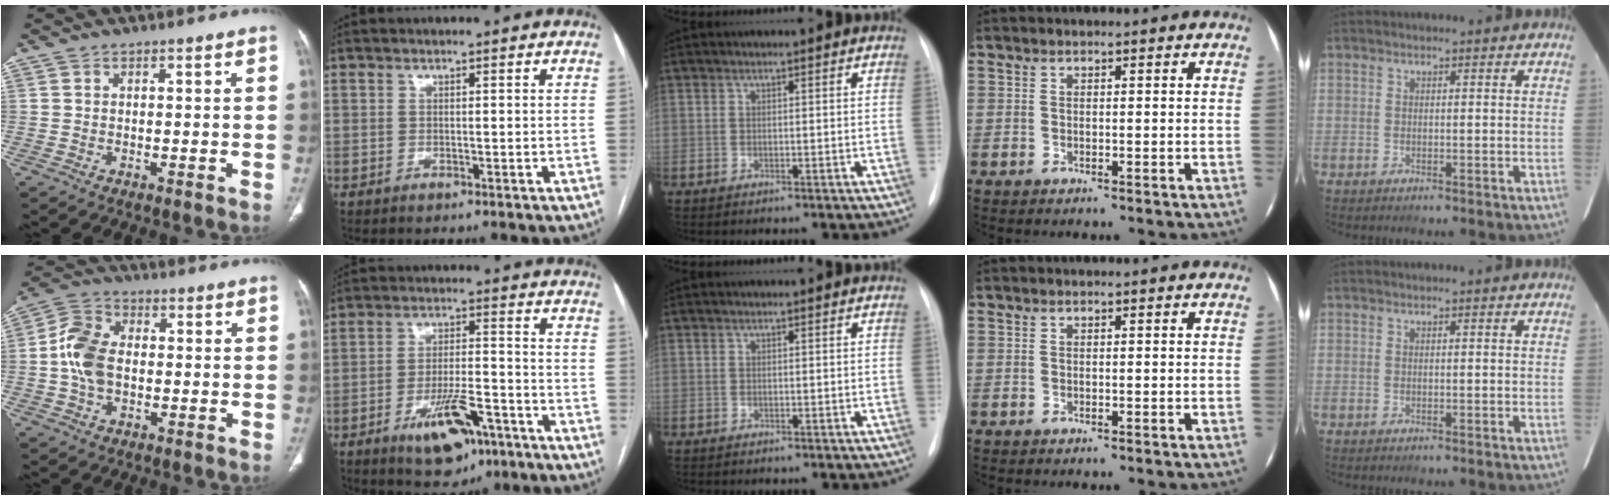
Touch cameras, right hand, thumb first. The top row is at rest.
{"thumb": {"total": 9.6, "force": [-0.5, 6.4, 7.1], "torque": [-0.138, 0.021, -0.016]}, "index": {"total": 10.4, "force": [-5.7, 3.7, 7.8], "torque": [-0.133, 0.000, -0.086]}}